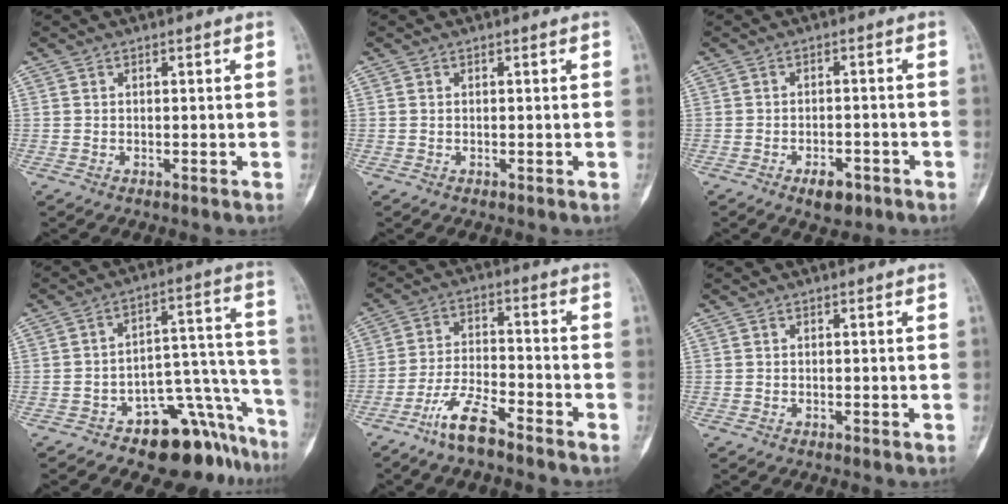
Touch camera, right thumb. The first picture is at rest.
{"total": 0.0}
{"total": 4.8, "force": [-2.9, 2.5, 2.9], "torque": [-0.028, 0.017, -0.039]}
{"total": 15.6, "force": [-11.2, 7.4, 7.9], "torque": [-0.020, 0.143, -0.159]}
{"total": 8.4, "force": [-6.3, 2.2, 5.0], "torque": [-0.102, 0.038, -0.124]}
{"total": 0.0}